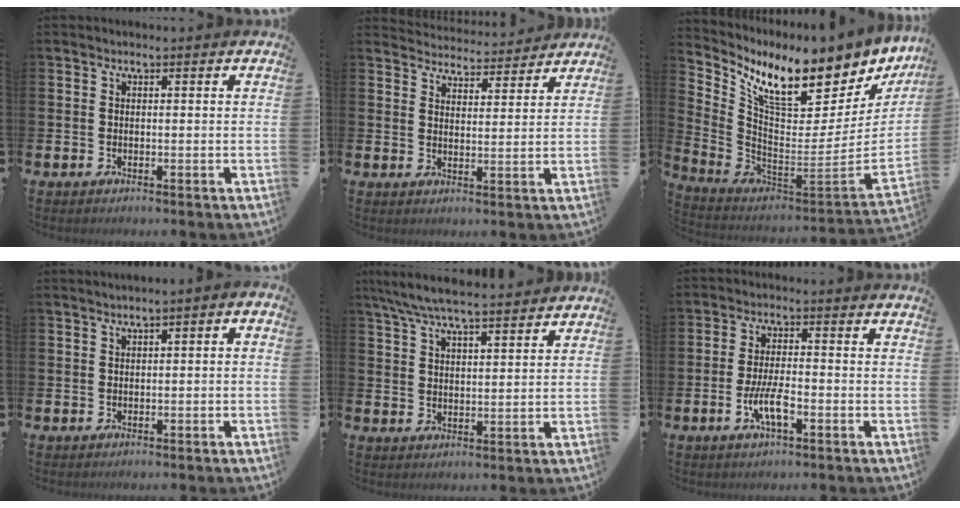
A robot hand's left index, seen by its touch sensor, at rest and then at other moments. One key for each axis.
{"total": 4.3, "fx": 4.2, "fy": 0.5, "fz": -0.3, "tx": -0.002, "ty": -0.034, "tz": 0.073}
{"total": 9.5, "fx": 8.2, "fy": 3.0, "fz": 3.7, "tx": -0.095, "ty": -0.079, "tz": 0.138}
{"total": 0.8, "fx": -0.5, "fy": 0.2, "fz": 0.6, "tx": -0.013, "ty": 0.004, "tz": -0.011}
{"total": 7.0, "fx": 6.5, "fy": 0.7, "fz": 2.5, "tx": -0.058, "ty": -0.029, "tz": 0.117}
{"total": 4.8, "fx": -1.8, "fy": 1.4, "fz": 4.2, "tx": -0.085, "ty": 0.003, "tz": -0.035}